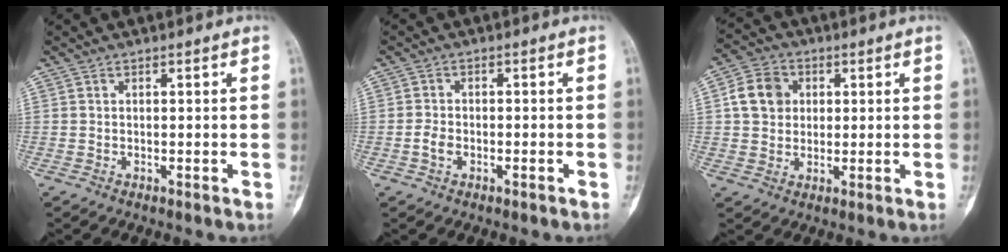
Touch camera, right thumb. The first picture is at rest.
{"total": 2.4, "force": [-1.1, 1.4, 1.7], "torque": [-0.035, 0.010, -0.022]}
{"total": 7.6, "force": [1.5, 6.5, 3.7], "torque": [-0.048, 0.005, 0.020]}